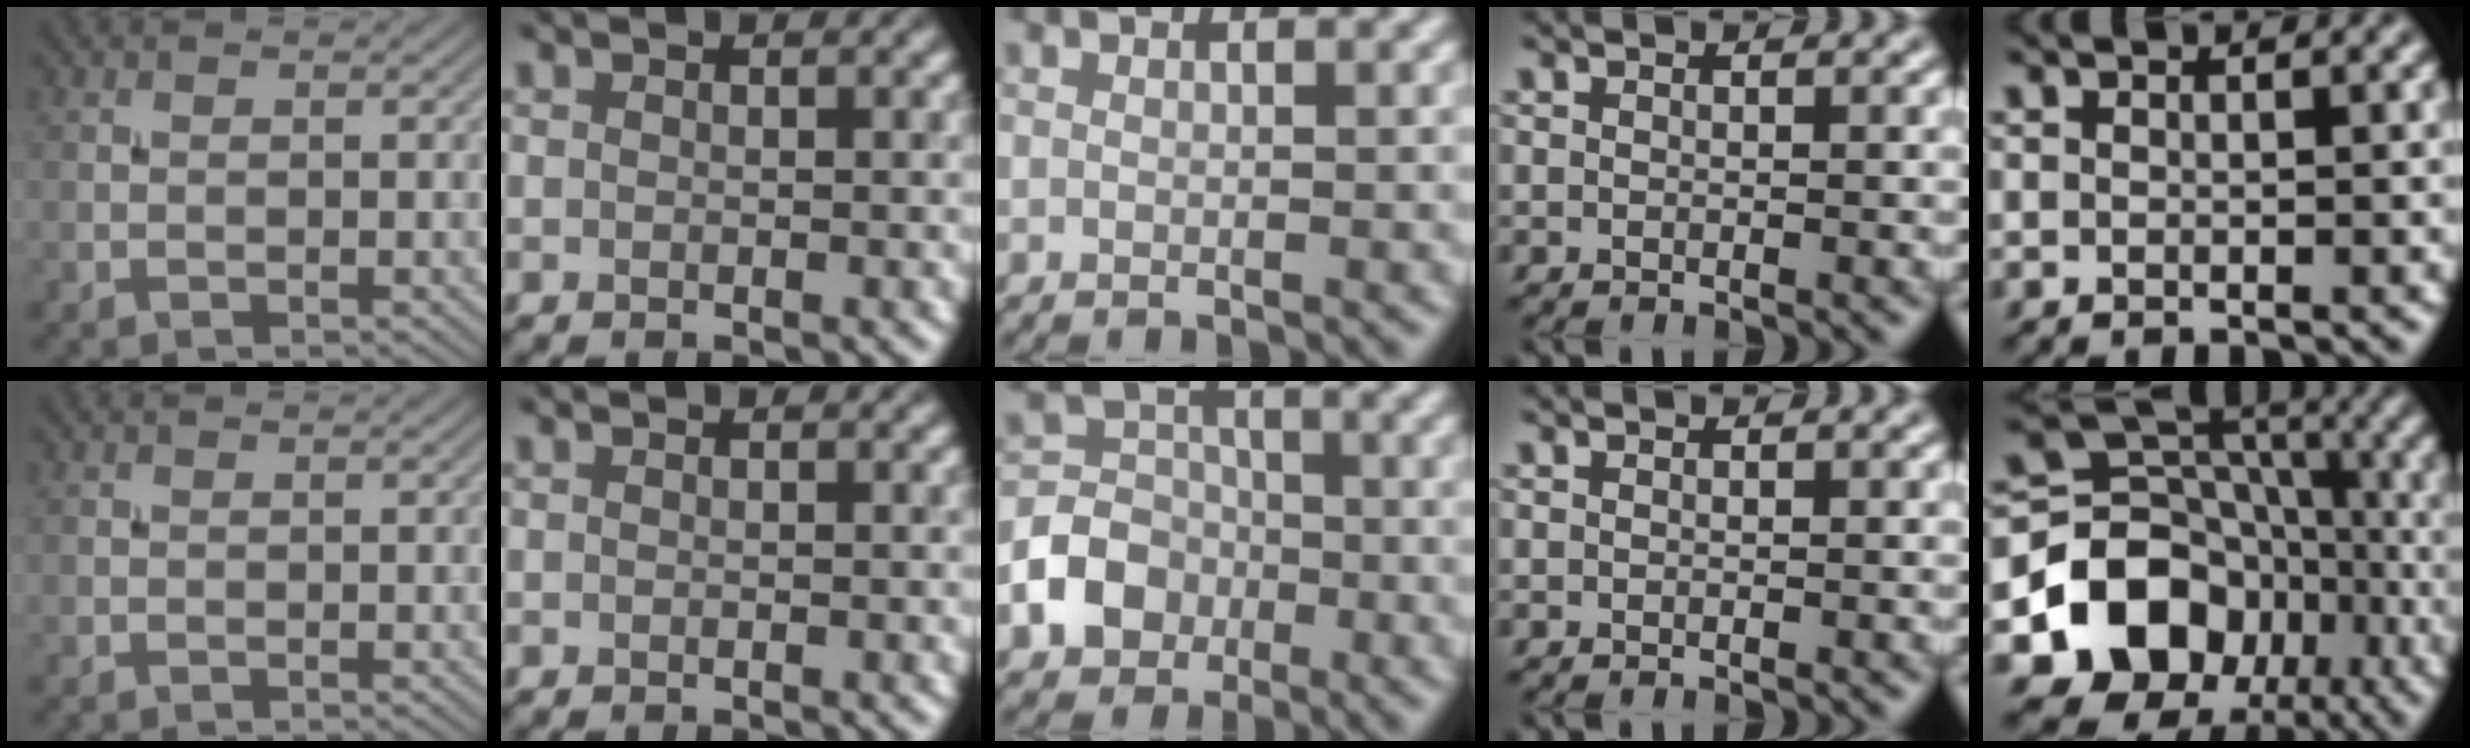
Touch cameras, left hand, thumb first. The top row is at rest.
{"middle": {"total": 5.4, "force": [-2.2, 4.5, 2.0], "torque": [-0.018, -0.002, -0.061]}, "little": {"total": 11.6, "force": [-4.3, 9.3, 5.3], "torque": [-0.101, 0.004, -0.081]}}